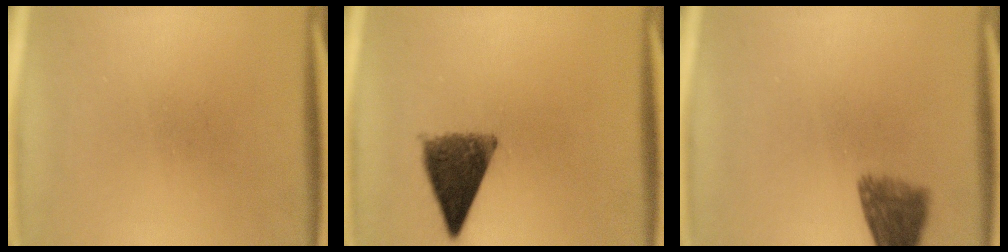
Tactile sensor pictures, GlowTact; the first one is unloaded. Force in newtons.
{"total": 9.1}
{"total": 5.8}